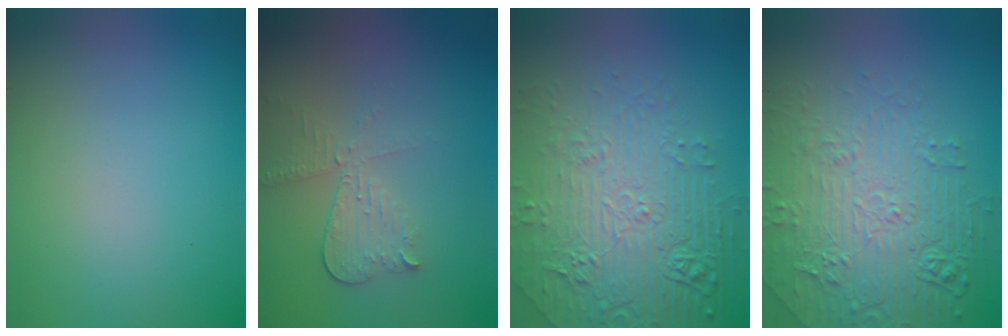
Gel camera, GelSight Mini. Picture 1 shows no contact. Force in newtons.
{"total": 3.0, "press": 2.6, "slide": 1.5}
{"total": 8.6, "press": 5.9, "slide": 6.2}
{"total": 6.9, "press": 5.6, "slide": 4.0}